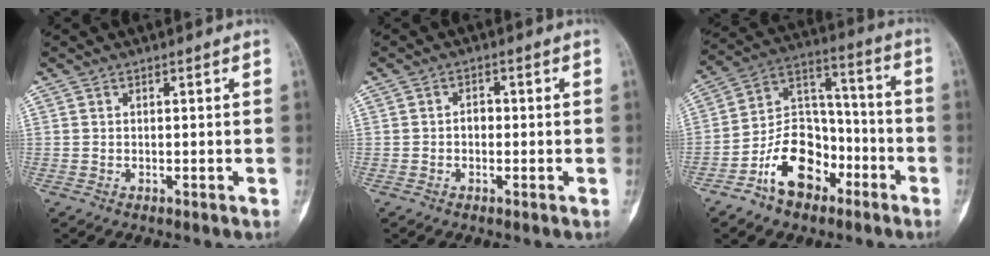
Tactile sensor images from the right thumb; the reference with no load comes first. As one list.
[{"total": 1.7, "force": [-0.3, 1.3, 1.1], "torque": [-0.004, 0.008, -0.010]}, {"total": 14.7, "force": [-7.5, 9.9, 8.0], "torque": [-0.099, 0.078, -0.135]}]